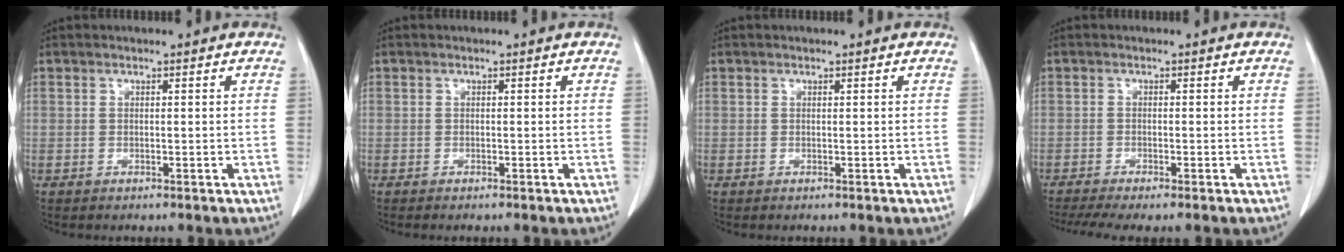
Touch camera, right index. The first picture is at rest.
{"total": 0.6, "force": [-0.5, 0.0, 0.3], "torque": [-0.004, -0.002, -0.008]}
{"total": 0.0}
{"total": 6.0, "force": [-4.8, 0.5, 3.6], "torque": [-0.053, -0.012, -0.077]}